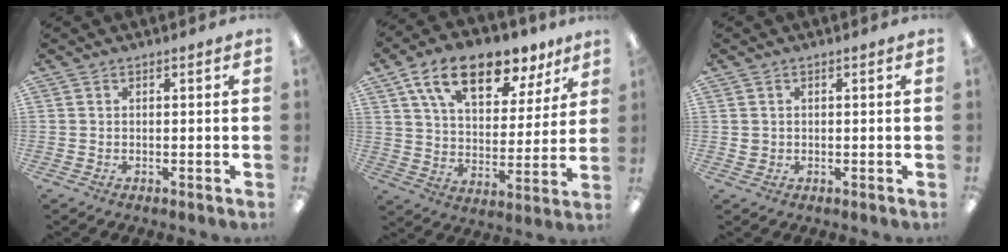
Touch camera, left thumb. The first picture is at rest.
{"total": 16.8, "force": [10.8, 8.3, 9.8], "torque": [-0.158, -0.052, 0.187]}
{"total": 1.2, "force": [0.2, 1.2, 0.0], "torque": [-0.003, 0.004, 0.003]}